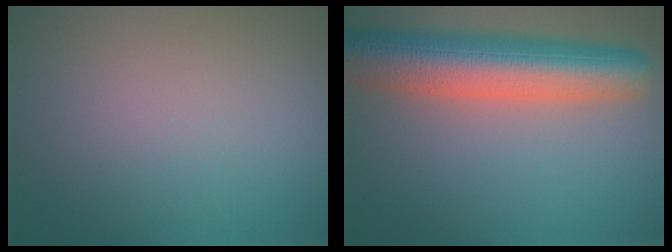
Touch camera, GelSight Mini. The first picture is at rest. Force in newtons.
{"total": 9.3, "press": 9.3, "slide": 0.7}